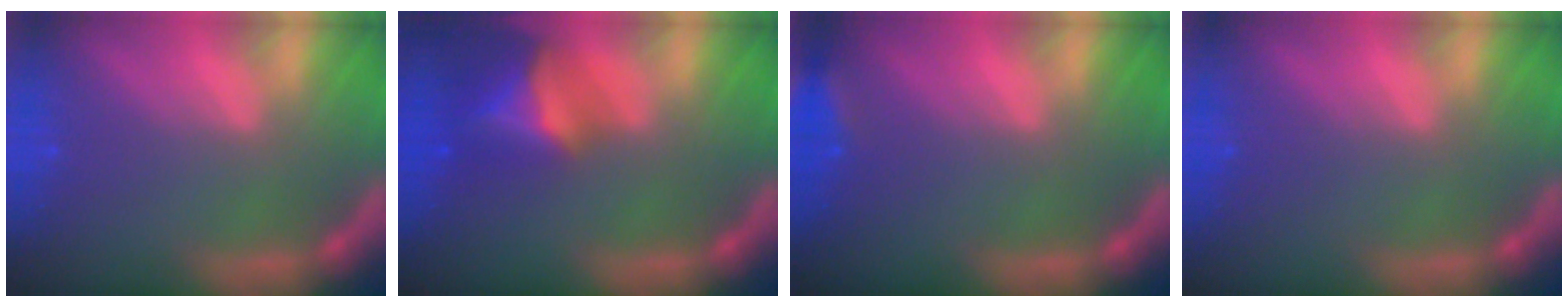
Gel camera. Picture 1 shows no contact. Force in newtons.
{"total": 6.4}
{"total": 2.4}
{"total": 0.0}